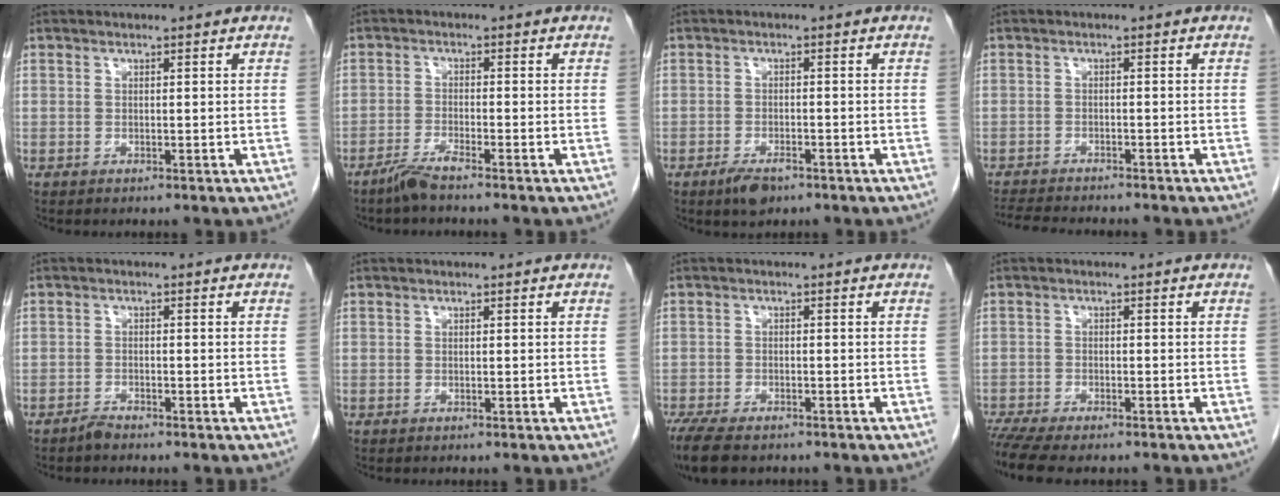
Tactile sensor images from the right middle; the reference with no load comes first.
{"total": 3.1, "force": [-2.6, -0.2, 1.6], "torque": [-0.039, -0.006, -0.056]}
{"total": 3.5, "force": [-2.3, 1.3, 2.2], "torque": [-0.042, -0.002, -0.035]}
{"total": 8.9, "force": [-8.1, 1.0, 3.5], "torque": [-0.052, -0.011, -0.122]}
{"total": 1.3, "force": [-1.3, 0.1, 0.3], "torque": [-0.006, -0.001, -0.024]}
{"total": 0.0}
{"total": 8.5, "force": [-6.6, 3.1, 4.5], "torque": [-0.083, -0.015, -0.104]}
{"total": 7.6, "force": [-6.4, 1.5, 3.8], "torque": [-0.061, -0.009, -0.103]}